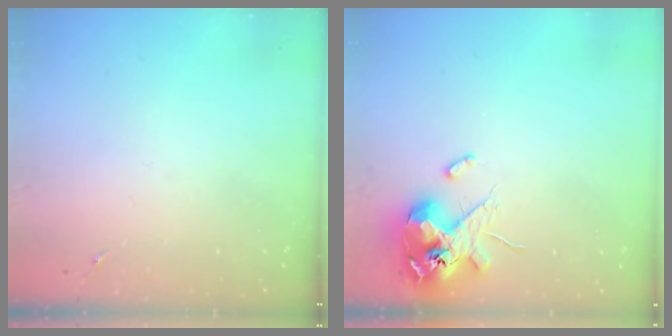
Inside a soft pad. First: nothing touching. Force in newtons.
{"total": 13.1, "press": 12.9, "slide": 2.2}